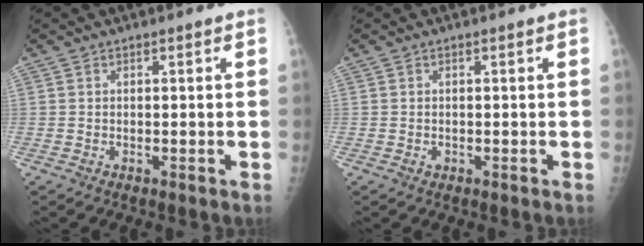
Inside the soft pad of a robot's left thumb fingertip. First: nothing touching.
{"total": 0.6, "force": [-0.2, 0.5, 0.3], "torque": [-0.003, 0.002, -0.002]}